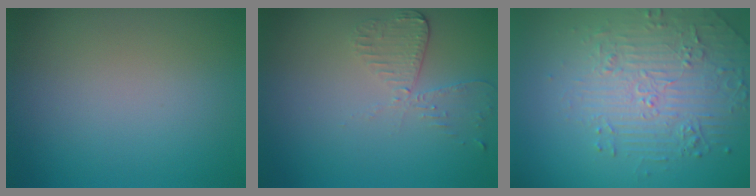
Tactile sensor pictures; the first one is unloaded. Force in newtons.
{"total": 2.6, "press": 2.3, "slide": 1.2}
{"total": 4.9, "press": 3.9, "slide": 3.0}